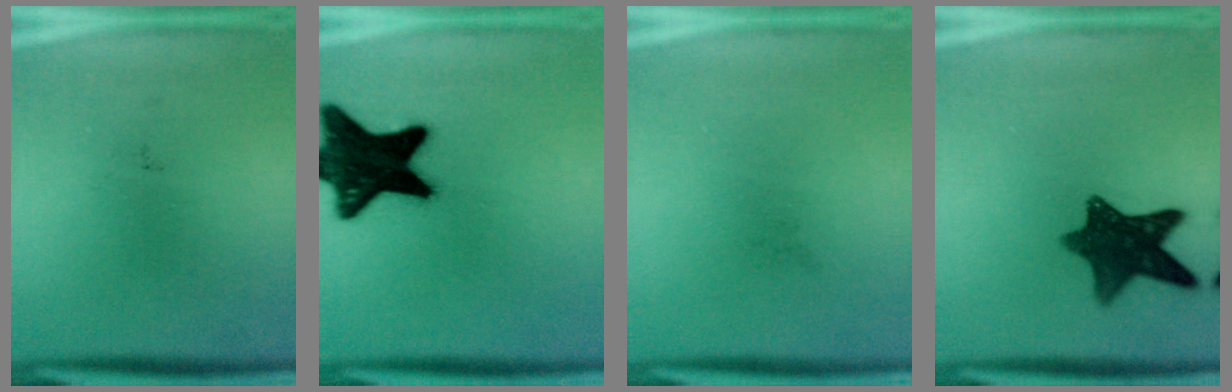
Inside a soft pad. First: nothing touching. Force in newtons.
{"total": 19.5}
{"total": 0.0}
{"total": 10.9}